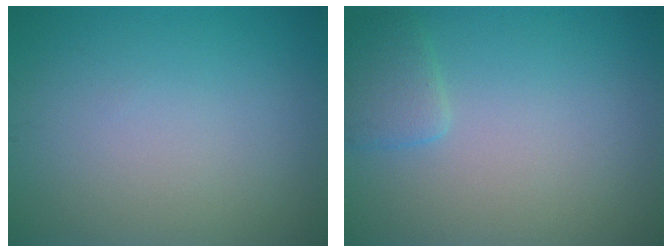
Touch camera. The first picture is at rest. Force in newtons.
{"total": 1.8, "press": 1.8, "slide": 0.2}